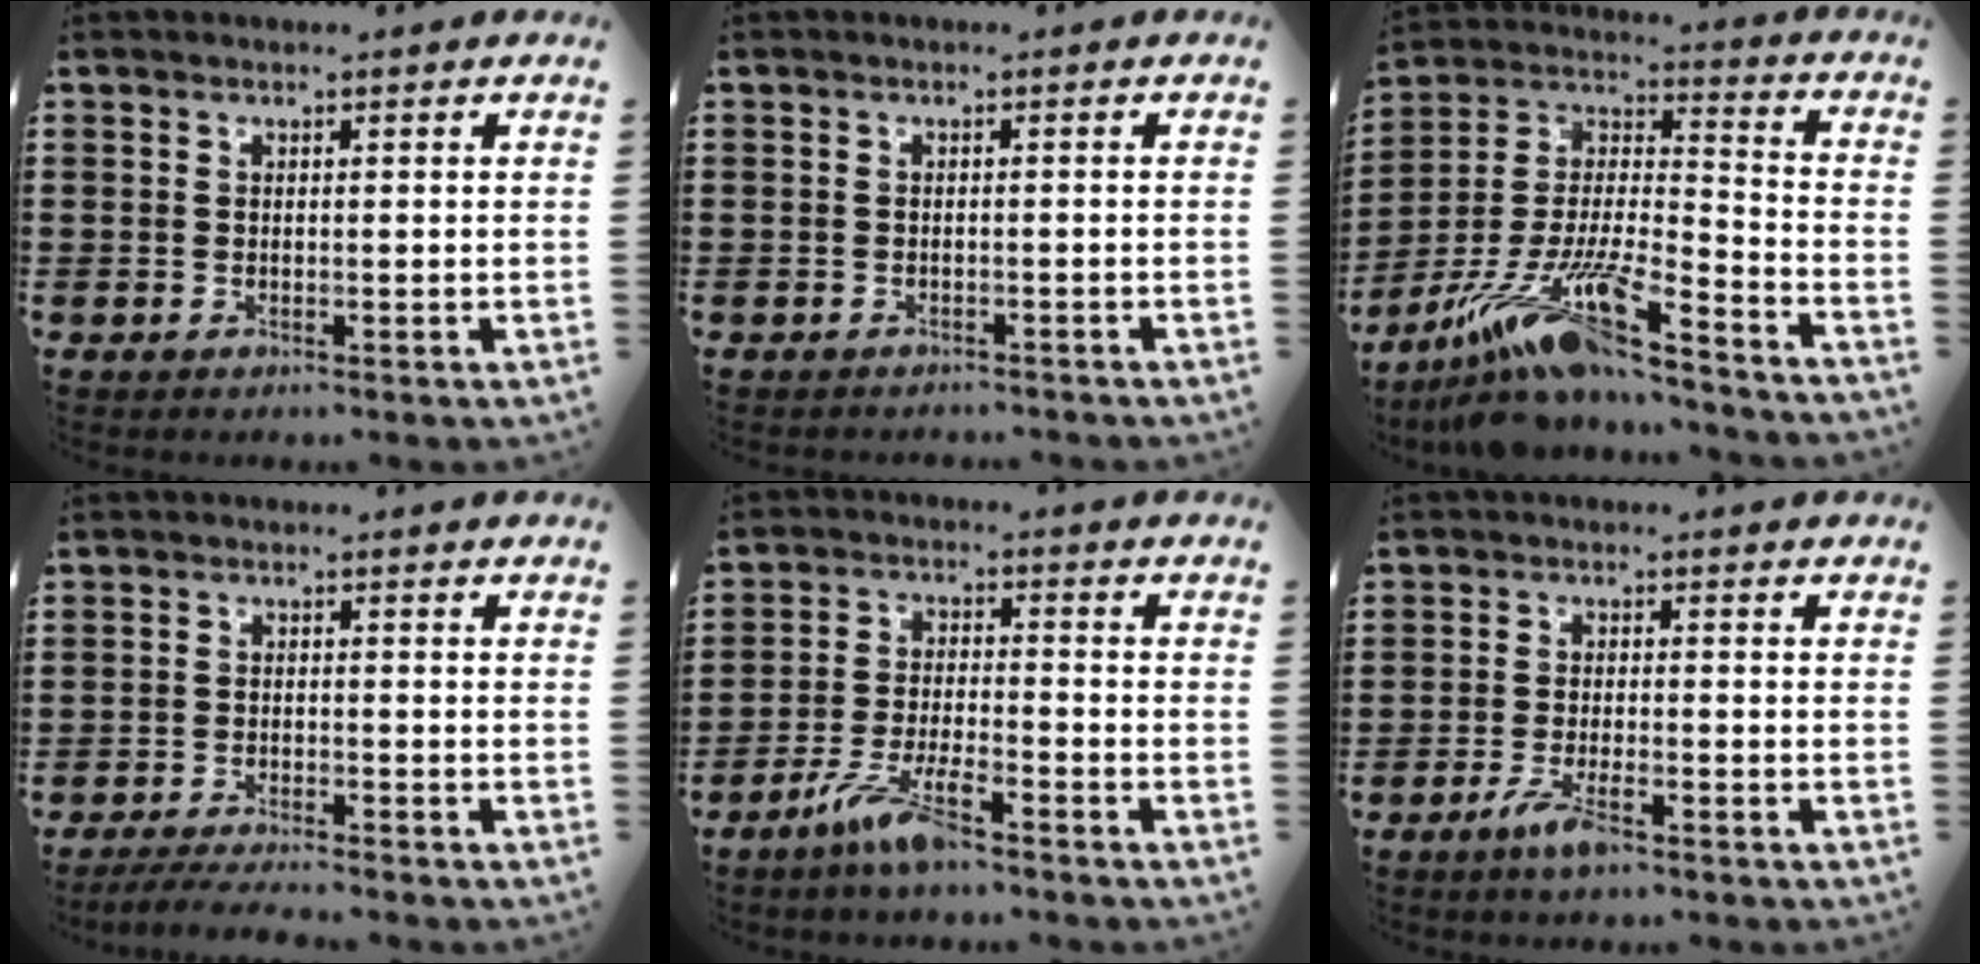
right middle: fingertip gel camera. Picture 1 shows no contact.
{"total": 0.8, "force": [-0.8, 0.0, 0.1], "torque": [-0.004, -0.002, -0.016]}
{"total": 16.6, "force": [-12.3, 2.3, 10.9], "torque": [-0.215, 0.012, -0.227]}
{"total": 3.2, "force": [-3.1, -0.1, 0.8], "torque": [-0.023, -0.007, -0.063]}
{"total": 6.6, "force": [-4.9, 1.0, 4.3], "torque": [-0.093, -0.004, -0.093]}
{"total": 4.2, "force": [-2.5, 0.8, 3.2], "torque": [-0.071, -0.004, -0.050]}